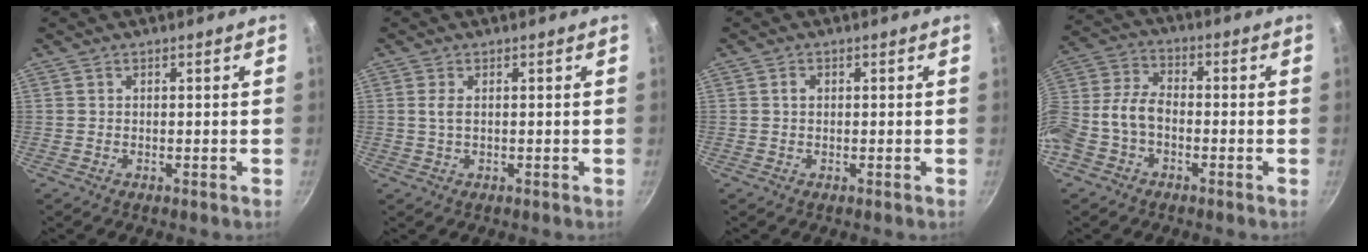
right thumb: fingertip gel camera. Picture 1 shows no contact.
{"total": 1.9, "force": [0.3, 0.9, 1.7], "torque": [-0.035, 0.000, 0.006]}
{"total": 1.2, "force": [0.2, 1.0, 0.7], "torque": [-0.009, 0.007, 0.002]}
{"total": 10.2, "force": [-3.1, 6.8, 6.9], "torque": [-0.143, 0.045, -0.076]}